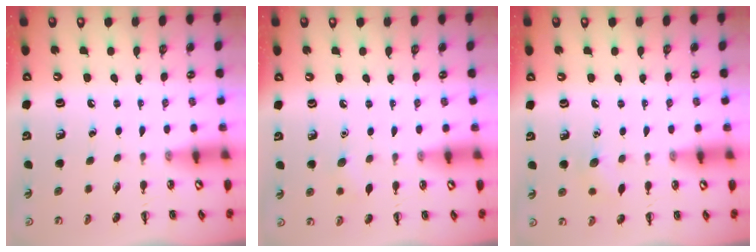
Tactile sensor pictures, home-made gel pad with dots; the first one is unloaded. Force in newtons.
{"total": 5.2, "press": 5.1, "slide": 1.2}
{"total": 5.8, "press": 5.6, "slide": 1.4}